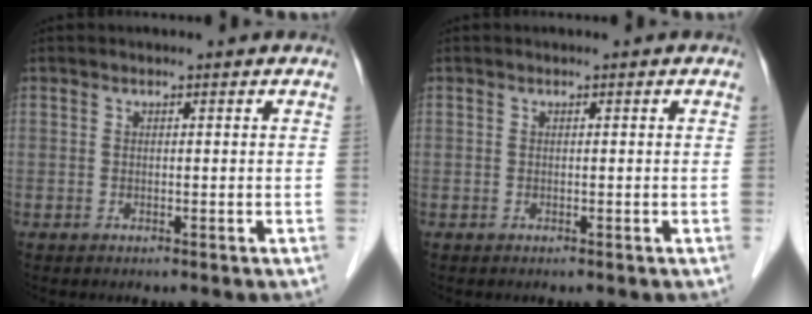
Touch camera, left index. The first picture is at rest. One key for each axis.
{"total": 0.0}